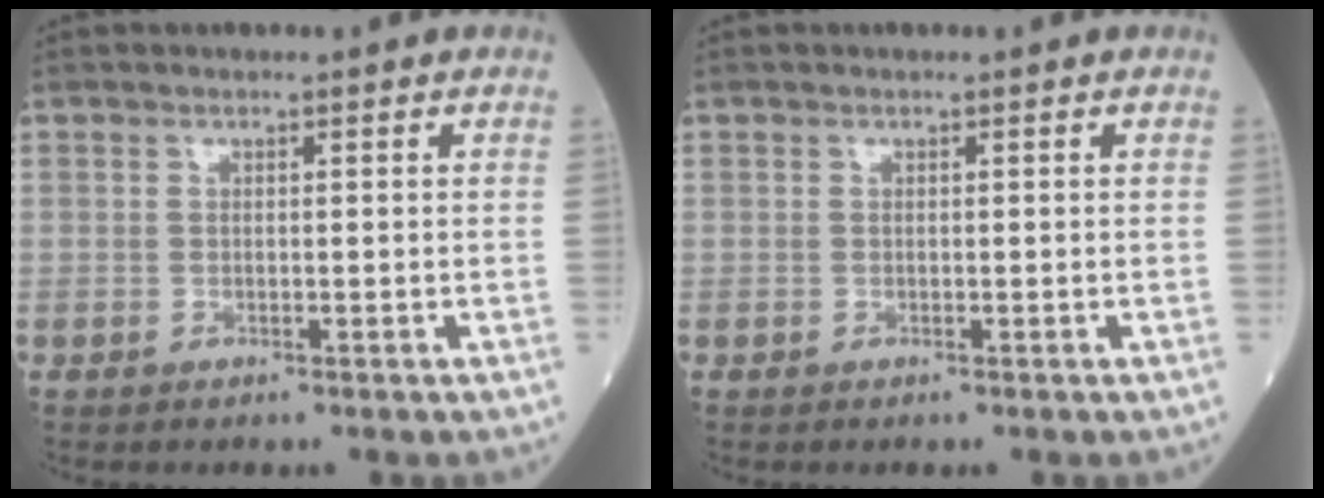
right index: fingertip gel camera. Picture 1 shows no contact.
{"total": 0.0}